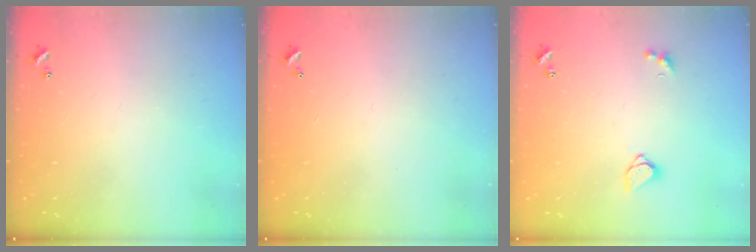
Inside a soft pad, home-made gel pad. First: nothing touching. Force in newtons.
{"total": 2.9, "press": 2.9, "slide": 0.1}
{"total": 1.5, "press": 1.5, "slide": 0.3}